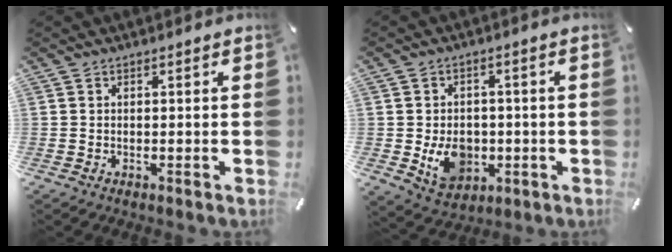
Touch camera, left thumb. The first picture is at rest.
{"total": 9.8, "force": [-1.8, 7.9, 5.5], "torque": [-0.096, 0.010, -0.028]}